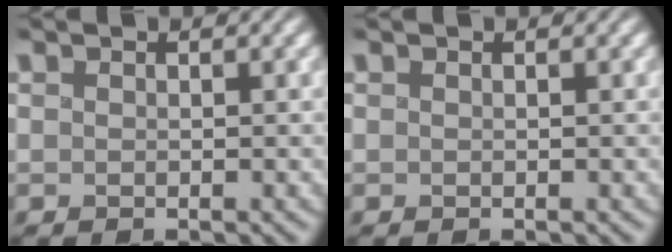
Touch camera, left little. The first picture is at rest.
{"total": 0.0}